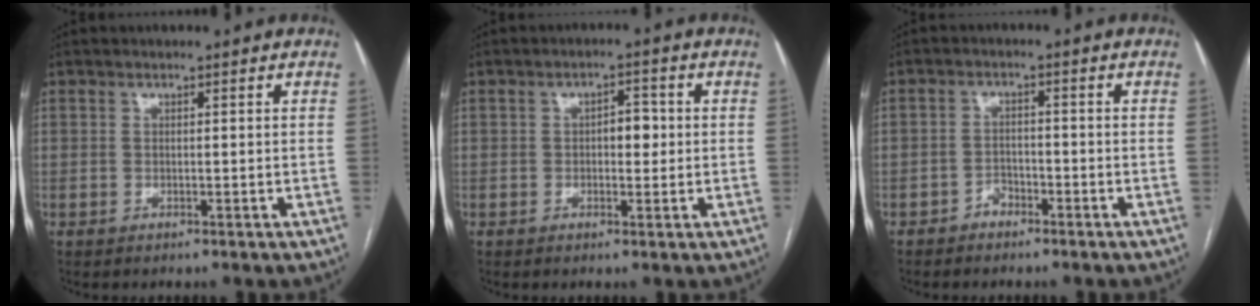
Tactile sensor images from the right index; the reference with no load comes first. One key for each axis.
{"total": 3.2, "fx": 0.1, "fy": 1.7, "fz": 2.7, "tx": -0.038, "ty": 0.010, "tz": 0.003}
{"total": 2.2, "fx": -1.7, "fy": 1.3, "fz": 0.6, "tx": -0.006, "ty": 0.007, "tz": -0.028}